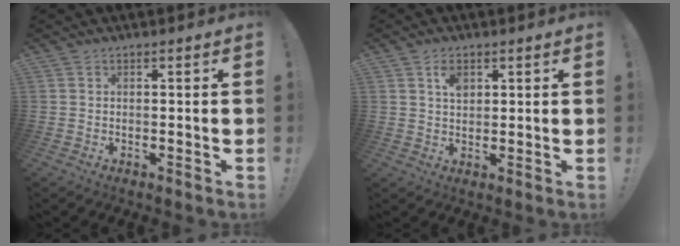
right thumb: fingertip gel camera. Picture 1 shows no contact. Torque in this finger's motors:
{"motor_torque": [0.54, 1.33, 0.07, -0.25, 0.00]}